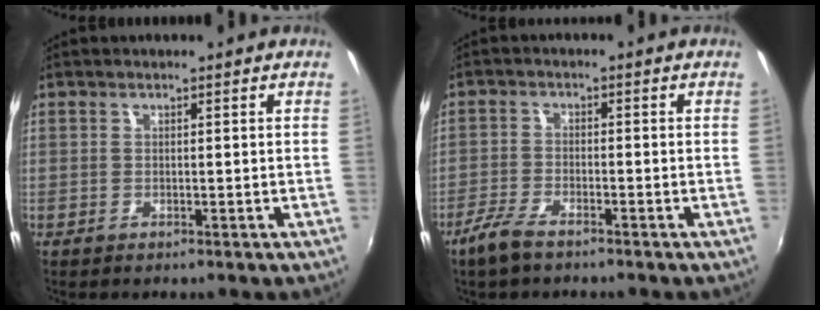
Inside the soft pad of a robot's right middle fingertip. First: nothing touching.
{"total": 5.1, "force": [-3.9, 1.3, 2.9], "torque": [-0.081, -0.008, -0.080]}